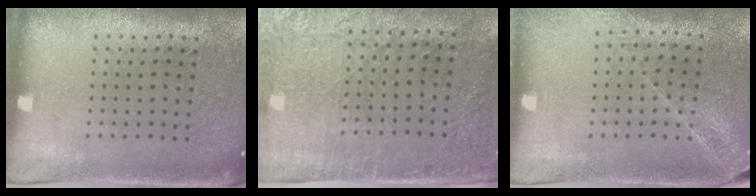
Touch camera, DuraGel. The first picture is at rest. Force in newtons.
{"total": 2.8, "press": 2.3, "slide": 1.5}
{"total": 1.6, "press": 1.6, "slide": 0.2}